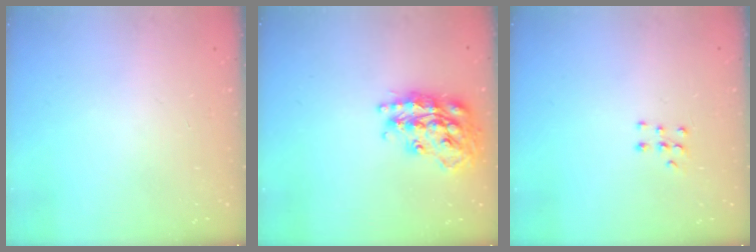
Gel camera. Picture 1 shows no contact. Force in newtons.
{"total": 20.5, "press": 20.5, "slide": 1.4}
{"total": 5.5, "press": 5.5, "slide": 0.9}